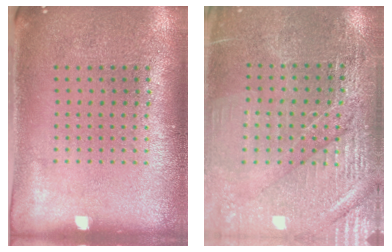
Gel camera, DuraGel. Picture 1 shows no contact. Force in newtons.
{"total": 3.2, "press": 3.2, "slide": 0.4}